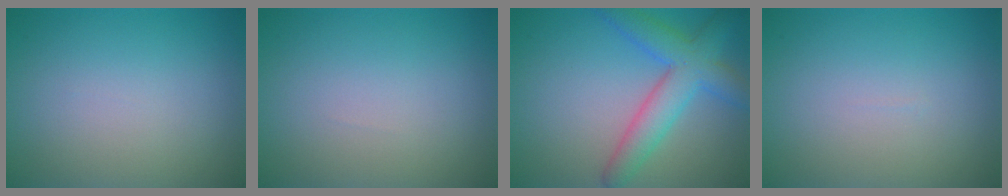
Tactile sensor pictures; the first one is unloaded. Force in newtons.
{"total": 0.0}
{"total": 5.6, "press": 5.6, "slide": 0.2}
{"total": 0.0}